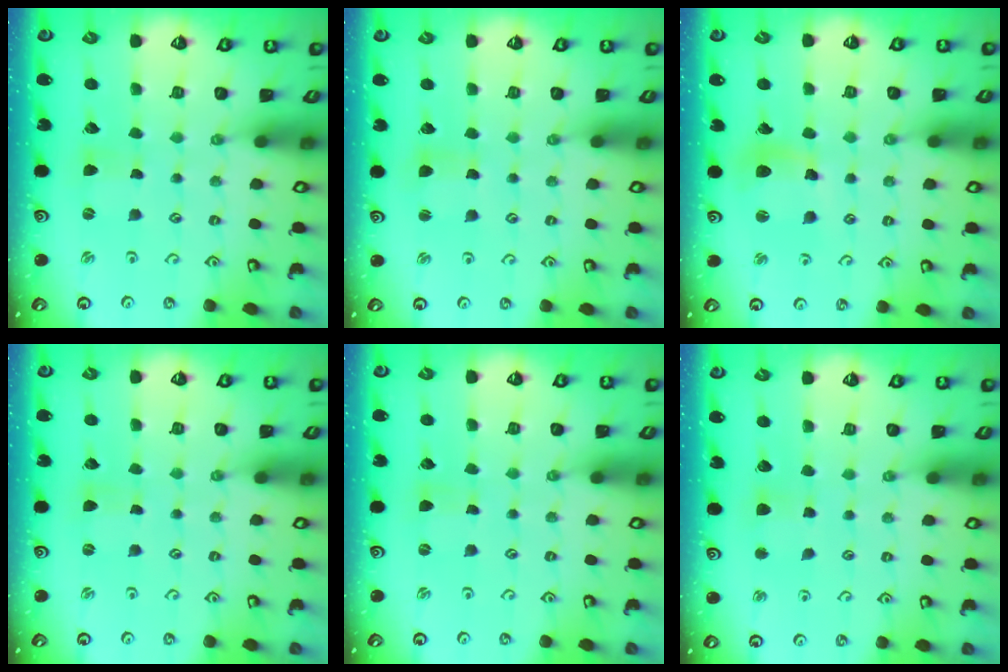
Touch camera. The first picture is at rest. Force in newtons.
{"total": 2.2, "press": 2.2, "slide": 0.3}
{"total": 9.8, "press": 9.7, "slide": 1.2}
{"total": 0.0}
{"total": 0.0}
{"total": 3.4, "press": 3.4, "slide": 0.6}